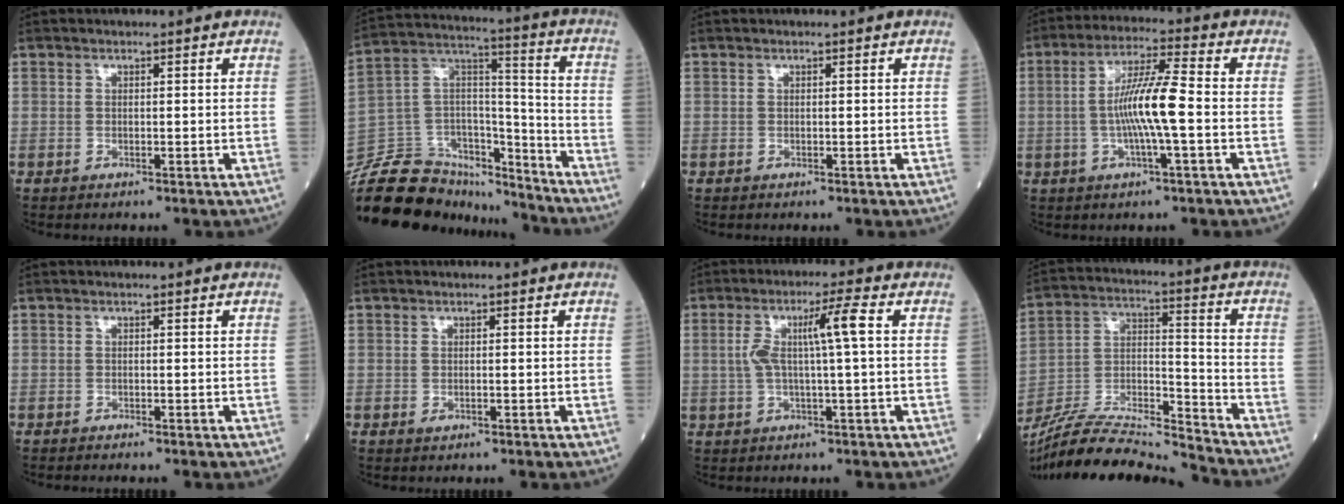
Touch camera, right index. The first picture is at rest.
{"total": 26.3, "force": [-23.0, 8.6, 9.3], "torque": [-0.218, 0.022, -0.380]}
{"total": 0.0}
{"total": 9.4, "force": [-1.1, 0.2, 9.3], "torque": [-0.174, 0.007, -0.028]}
{"total": 1.4, "force": [-1.2, 0.0, 0.6], "torque": [-0.008, 0.000, -0.015]}
{"total": 0.6, "force": [-0.3, 0.3, 0.5], "torque": [-0.008, -0.003, -0.003]}
{"total": 6.5, "force": [0.8, -0.4, 6.4], "torque": [-0.126, 0.015, 0.018]}
{"total": 18.2, "force": [-17.4, -0.3, 5.4], "torque": [-0.101, 0.013, -0.306]}